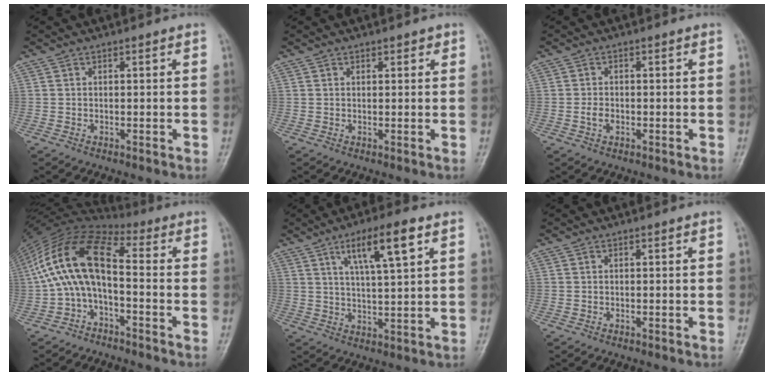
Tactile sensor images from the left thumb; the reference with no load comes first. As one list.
[{"total": 1.1, "force": [0.6, 0.8, 0.5], "torque": [0.003, -0.001, 0.005]}, {"total": 2.3, "force": [-0.6, 1.6, 1.6], "torque": [-0.027, 0.007, -0.014]}, {"total": 14.1, "force": [-2.2, 7.1, 12.0], "torque": [-0.233, 0.062, -0.056]}, {"total": 9.9, "force": [4.7, 1.8, 8.5], "torque": [-0.146, -0.014, 0.082]}, {"total": 0.0}]